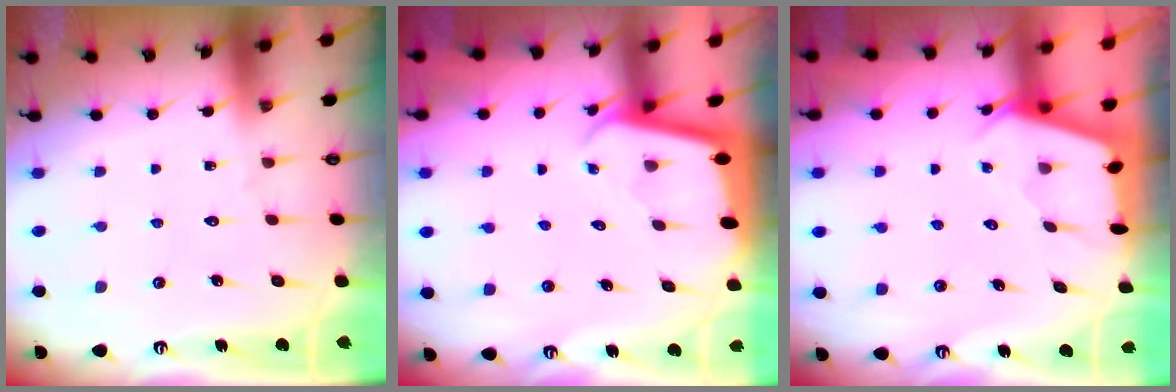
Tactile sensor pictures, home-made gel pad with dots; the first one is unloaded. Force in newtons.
{"total": 2.7, "press": 2.7, "slide": 0.2}
{"total": 2.5, "press": 2.5, "slide": 0.3}